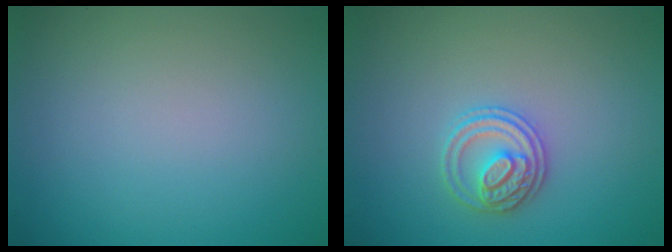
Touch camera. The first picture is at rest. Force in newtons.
{"total": 2.7, "press": 2.6, "slide": 0.5}